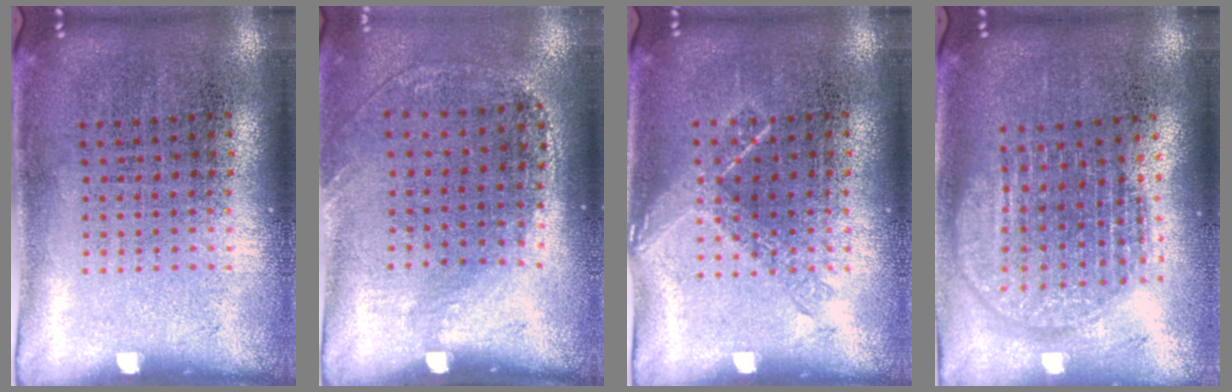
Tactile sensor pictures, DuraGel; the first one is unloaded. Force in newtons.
{"total": 1.4, "press": 1.0, "slide": 1.0}
{"total": 1.0, "press": 0.9, "slide": 0.2}
{"total": 1.8, "press": 1.6, "slide": 0.9}